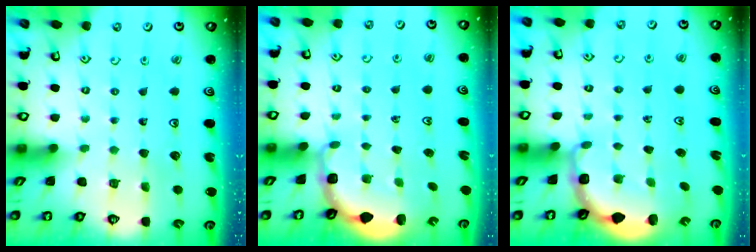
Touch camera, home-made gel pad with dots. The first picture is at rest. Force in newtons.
{"total": 2.8, "press": 2.5, "slide": 1.4}
{"total": 3.4, "press": 3.1, "slide": 1.4}